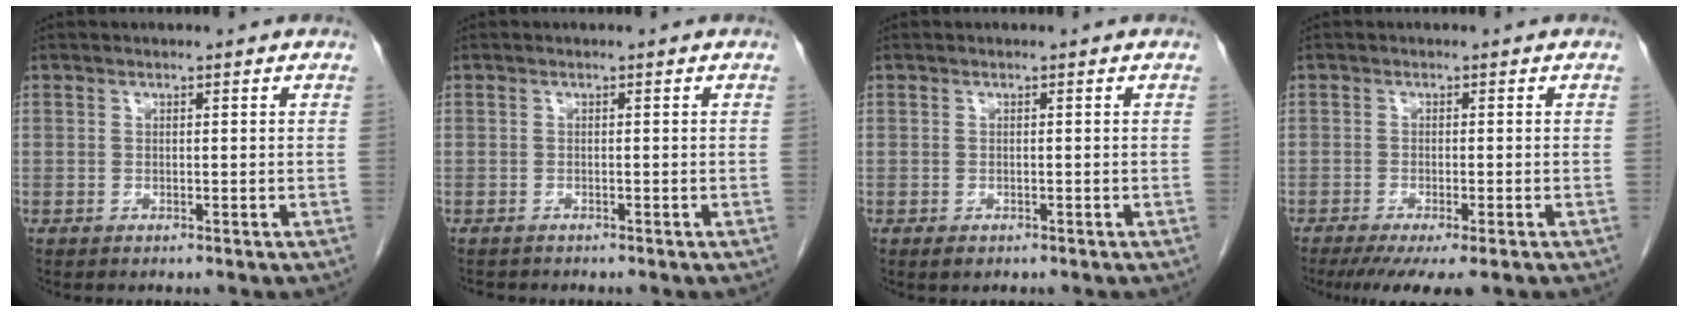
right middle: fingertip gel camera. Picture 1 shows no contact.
{"total": 0.9, "force": [-0.8, 0.4, 0.0], "torque": [-0.009, 0.000, -0.014]}
{"total": 1.4, "force": [-0.9, 0.7, 0.8], "torque": [-0.017, -0.001, -0.010]}
{"total": 6.9, "force": [-5.0, 1.0, 4.7], "torque": [-0.066, -0.017, -0.078]}